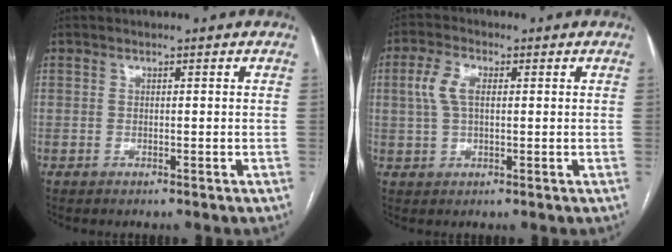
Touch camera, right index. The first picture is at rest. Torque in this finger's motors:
{"motor_torque": [0.62, 0.23, 0.37, 0.09]}